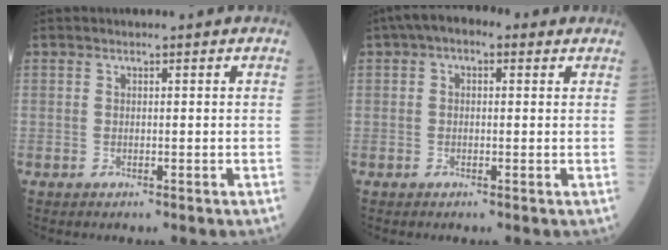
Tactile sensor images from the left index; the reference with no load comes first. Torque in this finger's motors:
{"motor_torque": [0.71, -0.87, 0.14, 0.16]}